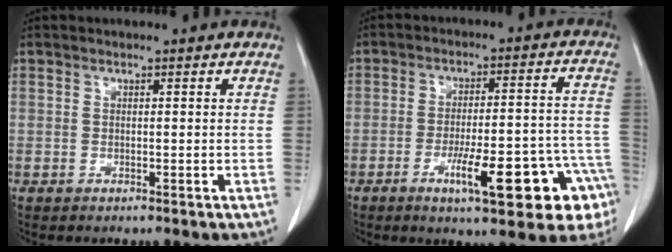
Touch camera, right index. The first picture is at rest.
{"total": 16.1, "force": [-7.9, 3.2, 13.7], "torque": [-0.116, 0.032, -0.096]}